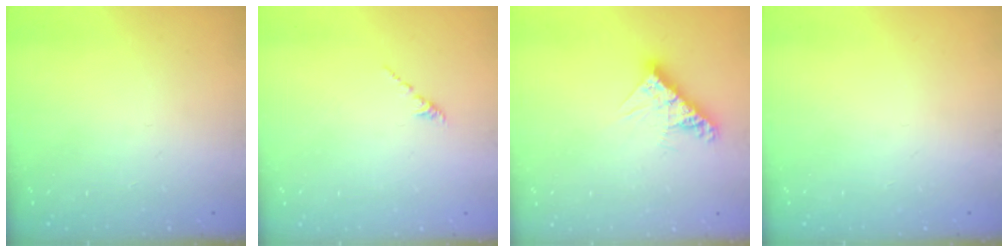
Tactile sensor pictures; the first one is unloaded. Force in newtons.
{"total": 1.6, "press": 1.5, "slide": 0.6}
{"total": 9.6, "press": 9.6, "slide": 0.7}
{"total": 0.0}